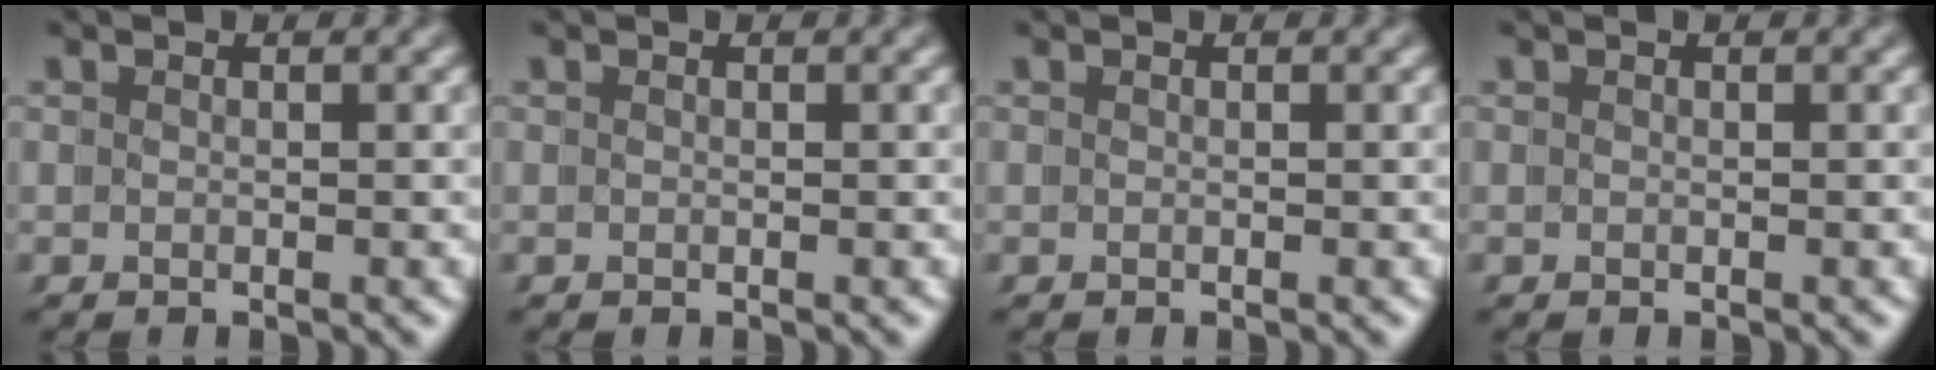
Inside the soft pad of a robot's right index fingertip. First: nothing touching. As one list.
[{"total": 0.0}, {"total": 0.0}, {"total": 0.0}]